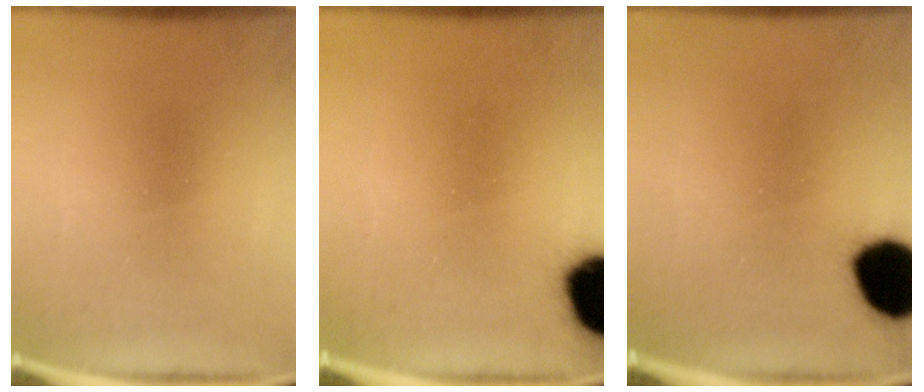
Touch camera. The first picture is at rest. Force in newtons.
{"total": 18.1}
{"total": 15.3}